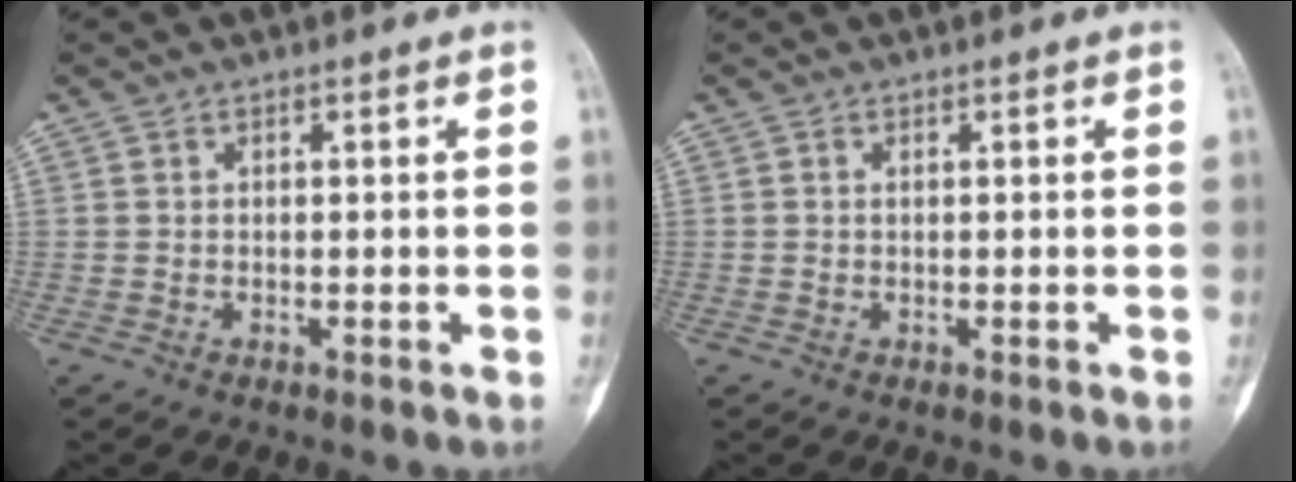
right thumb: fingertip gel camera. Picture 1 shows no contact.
{"total": 0.0}